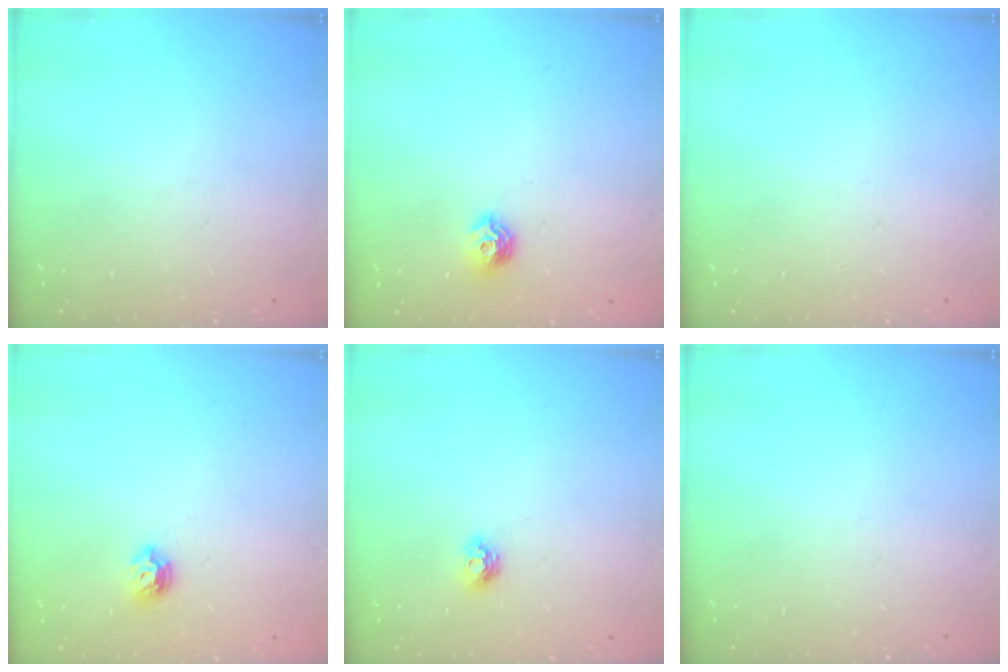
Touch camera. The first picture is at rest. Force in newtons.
{"total": 7.5, "press": 7.4, "slide": 1.0}
{"total": 0.0}
{"total": 6.6, "press": 6.6, "slide": 1.0}
{"total": 5.6, "press": 5.5, "slide": 0.7}
{"total": 0.0}